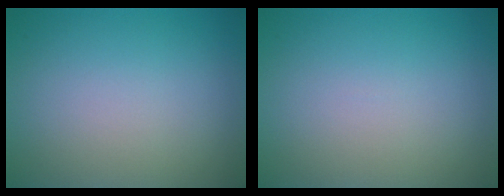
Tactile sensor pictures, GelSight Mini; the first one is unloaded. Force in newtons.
{"total": 0.0}